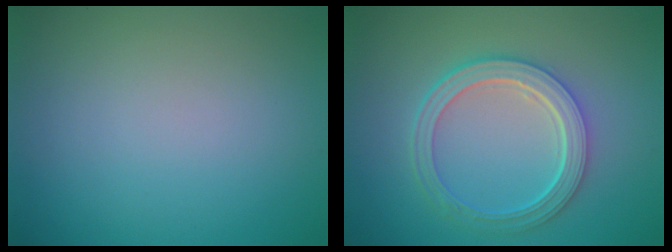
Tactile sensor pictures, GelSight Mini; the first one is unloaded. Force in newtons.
{"total": 5.0, "press": 3.9, "slide": 3.1}